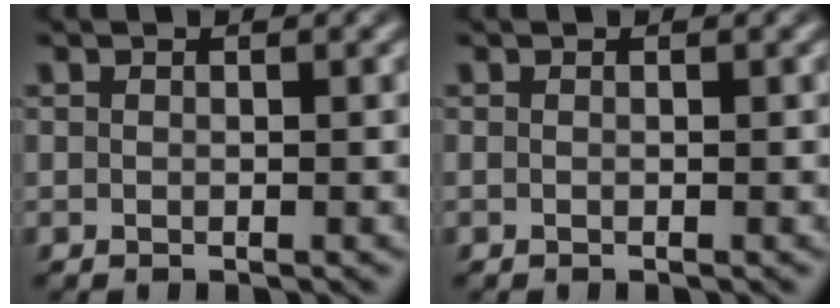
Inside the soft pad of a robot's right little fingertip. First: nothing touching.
{"total": 0.0}